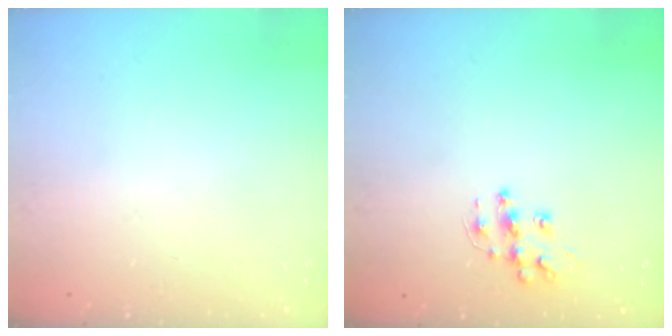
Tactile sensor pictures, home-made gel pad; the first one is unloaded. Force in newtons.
{"total": 9.8, "press": 9.8, "slide": 0.6}